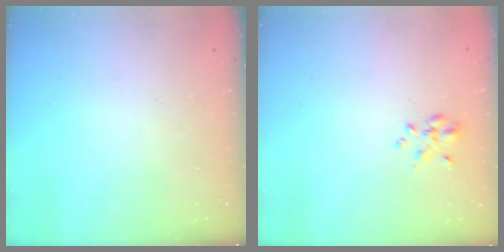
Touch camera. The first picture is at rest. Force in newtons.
{"total": 2.4, "press": 2.3, "slide": 0.9}